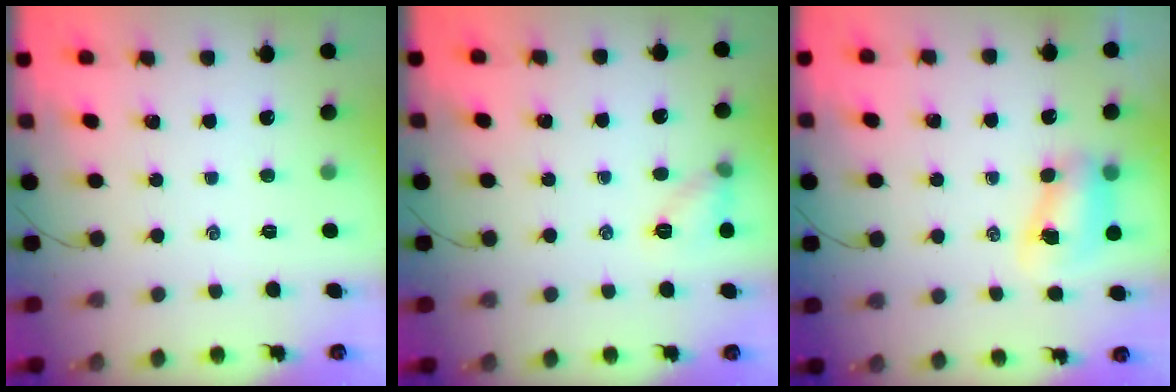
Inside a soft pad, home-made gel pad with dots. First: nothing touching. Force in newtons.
{"total": 7.3, "press": 7.3, "slide": 0.6}
{"total": 8.2, "press": 8.1, "slide": 1.2}